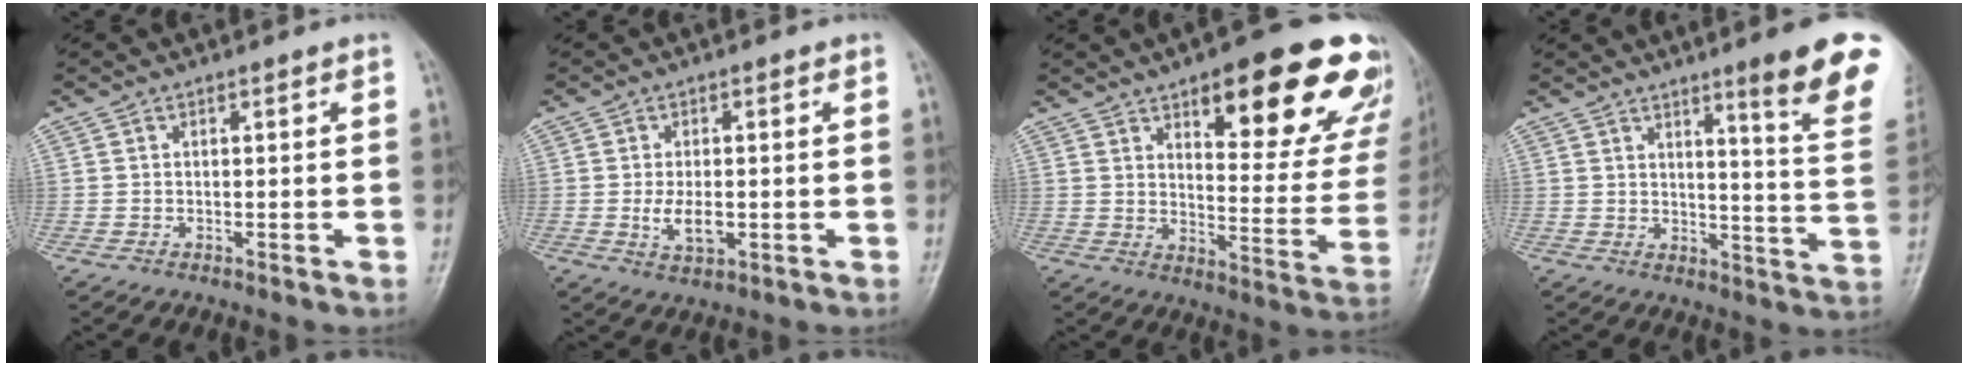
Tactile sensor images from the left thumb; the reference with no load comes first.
{"total": 5.0, "force": [-0.7, 2.8, 4.1], "torque": [-0.069, -0.007, -0.010]}
{"total": 24.3, "force": [13.9, 8.6, 18.0], "torque": [-0.177, -0.052, 0.186]}
{"total": 14.4, "force": [8.6, 1.1, 11.5], "torque": [-0.126, -0.050, 0.105]}